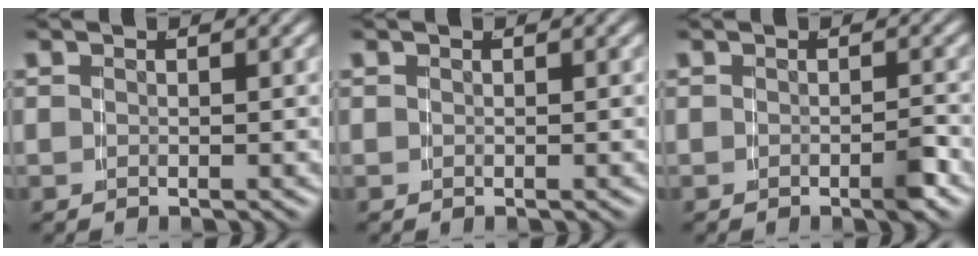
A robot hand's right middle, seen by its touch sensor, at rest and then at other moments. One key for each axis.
{"total": 0.0}
{"total": 1.3, "fx": -0.8, "fy": 0.0, "fz": 1.0, "tx": -0.016, "ty": 0.003, "tz": -0.017}